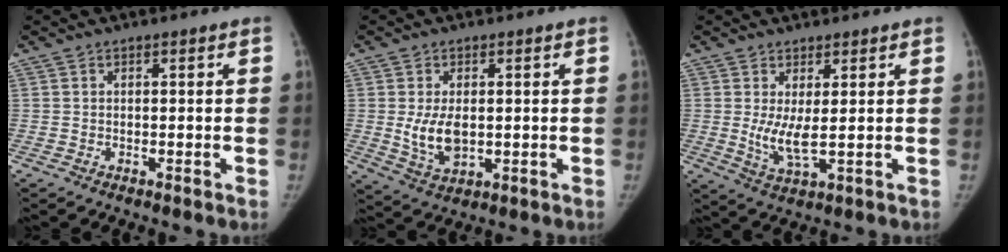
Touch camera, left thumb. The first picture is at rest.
{"total": 6.9, "force": [0.0, 4.0, 5.7], "torque": [-0.101, -0.013, 0.011]}
{"total": 5.1, "force": [0.6, 1.3, 4.9], "torque": [-0.101, -0.023, 0.017]}